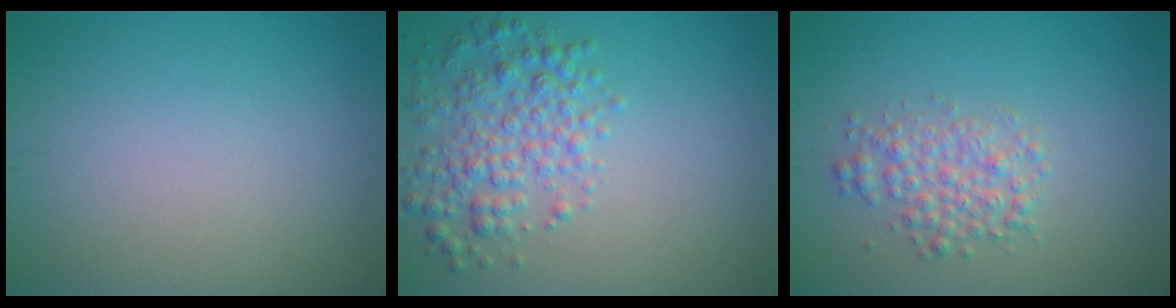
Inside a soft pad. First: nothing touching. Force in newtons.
{"total": 4.2, "press": 4.2, "slide": 0.1}
{"total": 2.8, "press": 2.8, "slide": 0.1}